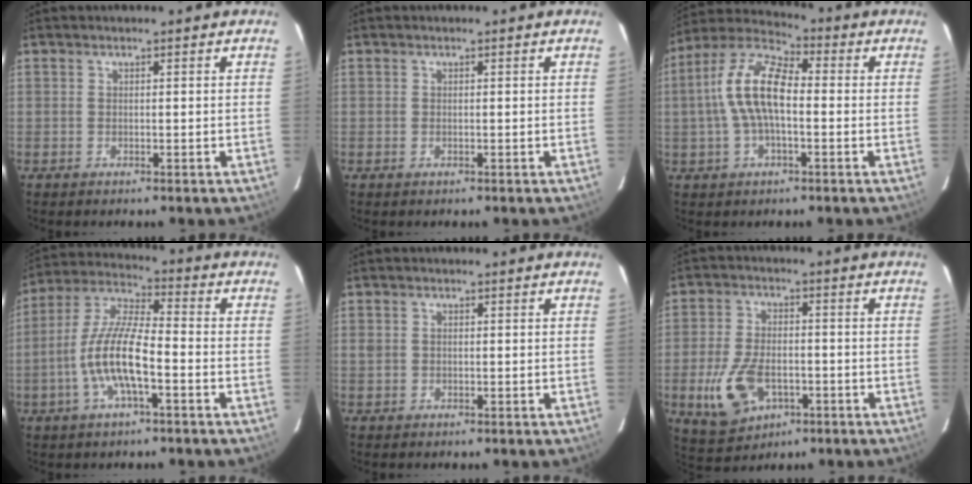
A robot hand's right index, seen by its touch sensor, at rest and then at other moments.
{"total": 0.0}
{"total": 12.1, "force": [-0.7, 5.3, 10.8], "torque": [-0.221, 0.020, -0.020]}
{"total": 12.1, "force": [-4.0, 3.0, 11.0], "torque": [-0.230, 0.002, -0.078]}
{"total": 1.4, "force": [-0.3, 1.2, 0.6], "torque": [-0.010, 0.002, -0.006]}
{"total": 11.7, "force": [-4.0, 7.0, 8.4], "torque": [-0.193, -0.009, -0.060]}